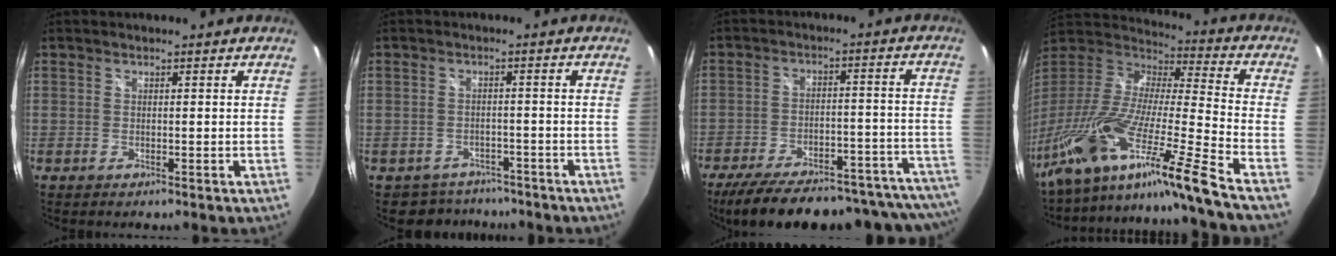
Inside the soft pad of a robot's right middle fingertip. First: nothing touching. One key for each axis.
{"total": 5.5, "fx": -4.6, "fy": 2.9, "fz": 0.0, "tx": -0.009, "ty": 0.016, "tz": -0.066}
{"total": 32.1, "fx": -28.4, "fy": 7.5, "fz": 13.0, "tx": -0.198, "ty": -0.014, "tz": -0.365}
{"total": 27.1, "fx": -19.0, "fy": -0.8, "fz": 19.2, "tx": -0.299, "ty": -0.085, "tz": -0.337}